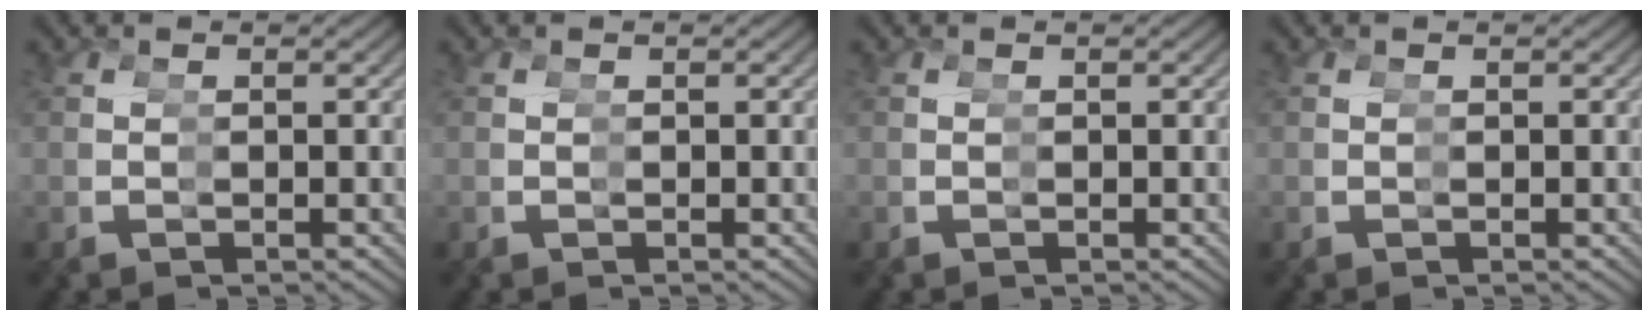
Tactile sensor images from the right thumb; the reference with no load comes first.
{"total": 0.0}
{"total": 0.0}
{"total": 0.0}